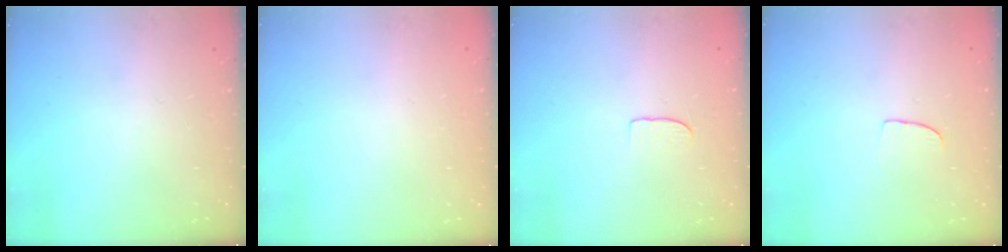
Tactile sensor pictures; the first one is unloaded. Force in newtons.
{"total": 0.0}
{"total": 5.0, "press": 4.9, "slide": 0.4}
{"total": 5.4, "press": 5.3, "slide": 0.4}